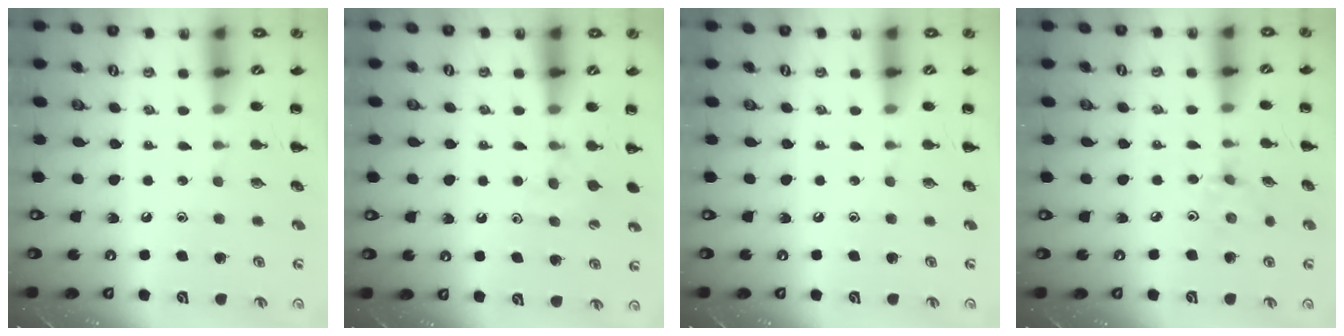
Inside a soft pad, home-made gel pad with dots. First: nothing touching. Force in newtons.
{"total": 5.7, "press": 5.4, "slide": 1.9}
{"total": 0.0}
{"total": 3.0, "press": 2.8, "slide": 0.9}